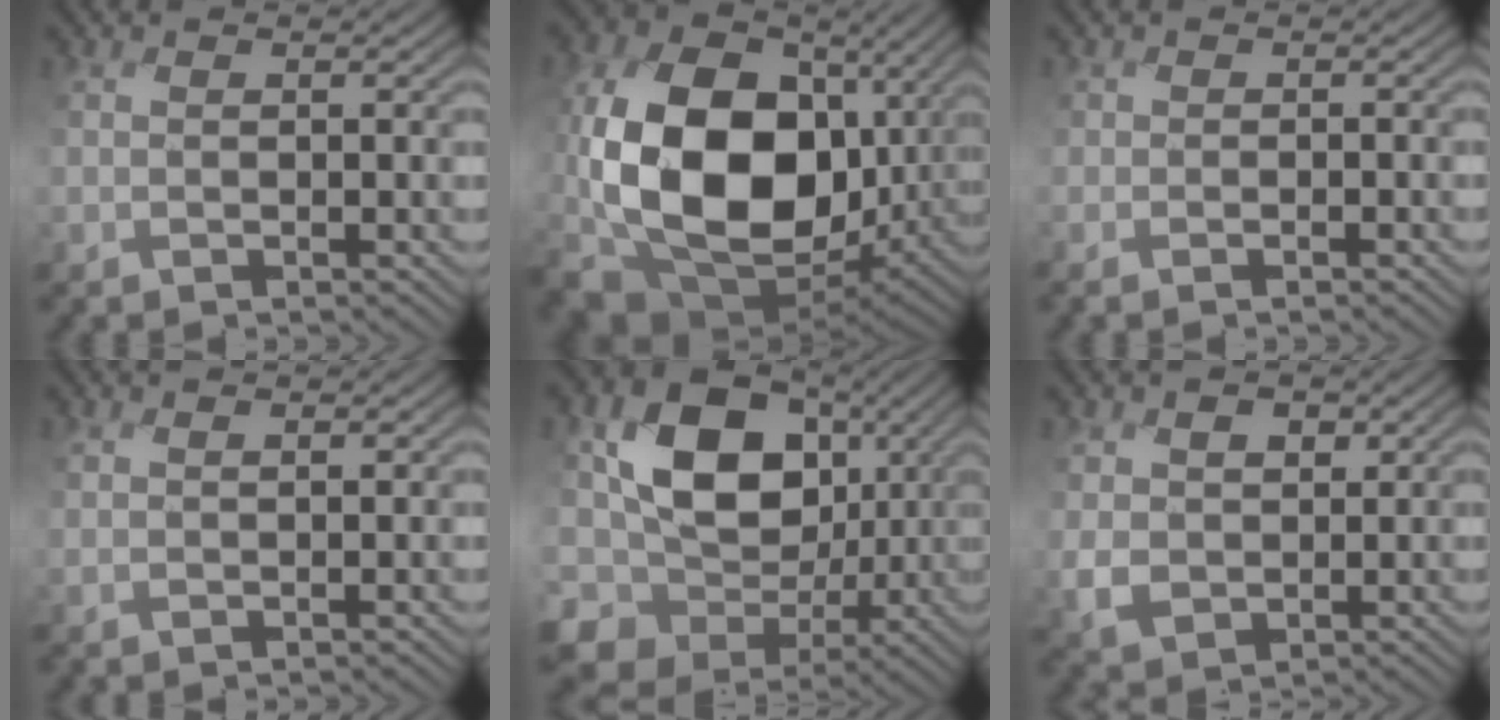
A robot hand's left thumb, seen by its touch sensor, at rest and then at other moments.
{"total": 18.2, "force": [-0.1, 12.8, 12.9], "torque": [-0.299, -0.031, 0.006]}
{"total": 0.7, "force": [-0.5, 0.3, -0.4], "torque": [0.012, -0.003, -0.014]}
{"total": 1.2, "force": [0.8, 0.1, 0.9], "torque": [-0.017, 0.001, 0.019]}
{"total": 16.8, "force": [-0.2, 13.0, 10.6], "torque": [-0.220, -0.015, 0.004]}
{"total": 4.4, "force": [0.8, 3.4, 2.7], "torque": [-0.064, -0.011, 0.013]}